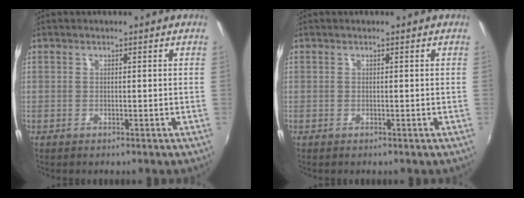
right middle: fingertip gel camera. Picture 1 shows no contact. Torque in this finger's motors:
{"motor_torque": [0.10, -0.13, 0.04, 0.02]}